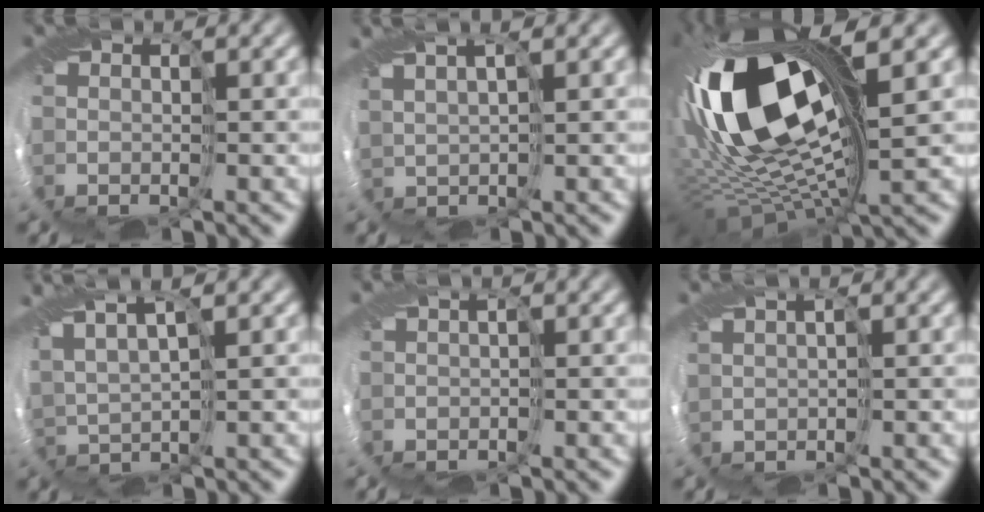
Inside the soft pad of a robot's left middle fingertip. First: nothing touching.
{"total": 3.6, "force": [2.3, 1.5, 2.4], "torque": [-0.053, 0.017, 0.037]}
{"total": 18.2, "force": [2.1, 8.3, 16.1], "torque": [-0.310, -0.007, 0.046]}
{"total": 5.8, "force": [3.8, 1.8, 4.0], "torque": [-0.096, 0.020, 0.058]}
{"total": 1.1, "force": [0.1, 0.8, 0.7], "torque": [-0.008, 0.010, 0.009]}
{"total": 1.8, "force": [0.9, 1.0, 1.2], "torque": [-0.030, 0.012, 0.022]}